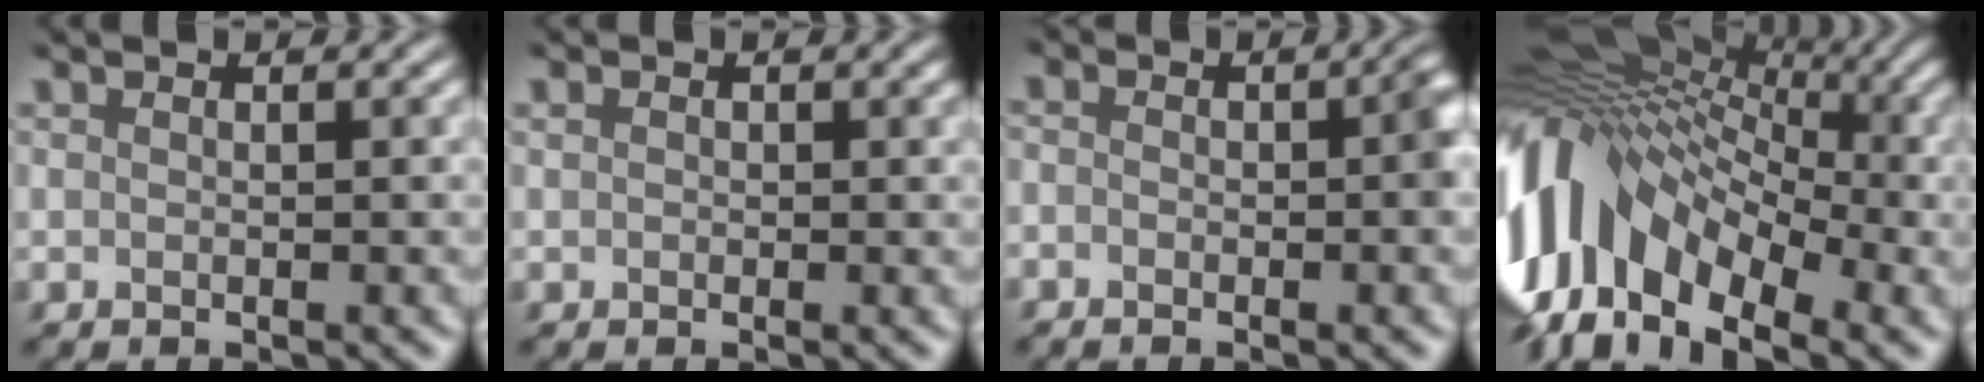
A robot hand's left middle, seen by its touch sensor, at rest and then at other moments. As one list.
[{"total": 1.7, "force": [-0.4, -0.9, -1.4], "torque": [0.002, -0.002, 0.013]}, {"total": 2.0, "force": [-1.9, -0.6, 0.2], "torque": [-0.025, 0.001, -0.012]}, {"total": 12.3, "force": [-4.0, 8.0, 8.4], "torque": [-0.205, 0.011, -0.058]}]